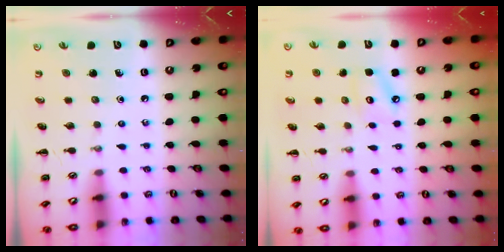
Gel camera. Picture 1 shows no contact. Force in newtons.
{"total": 5.1, "press": 5.0, "slide": 0.9}